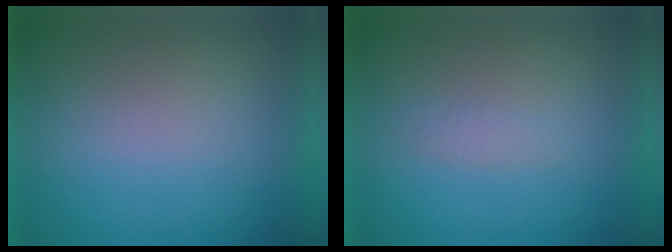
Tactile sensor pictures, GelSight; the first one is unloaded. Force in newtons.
{"total": 1.4}